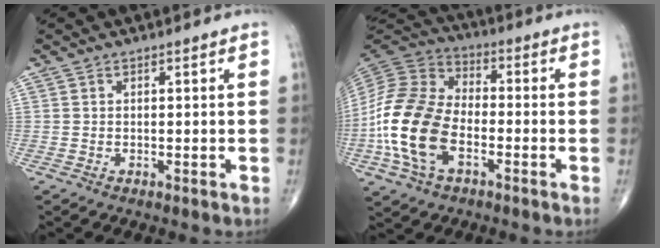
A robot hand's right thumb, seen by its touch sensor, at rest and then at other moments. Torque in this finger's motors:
{"motor_torque": [0.88, 1.07, 2.04, -0.61, 0.24]}